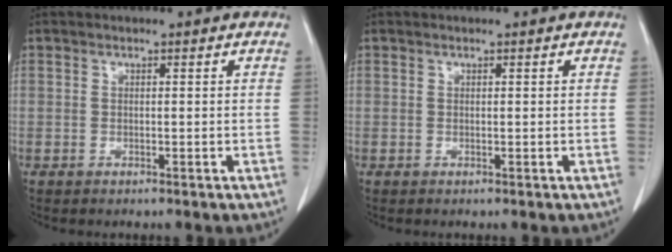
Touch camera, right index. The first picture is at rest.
{"total": 0.0}